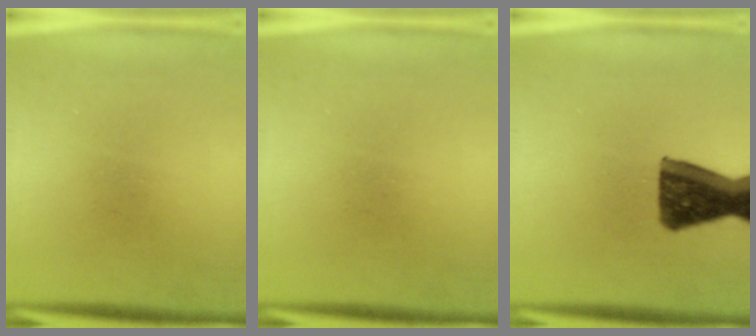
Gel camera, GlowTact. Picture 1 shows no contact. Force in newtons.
{"total": 0.0}
{"total": 12.0}